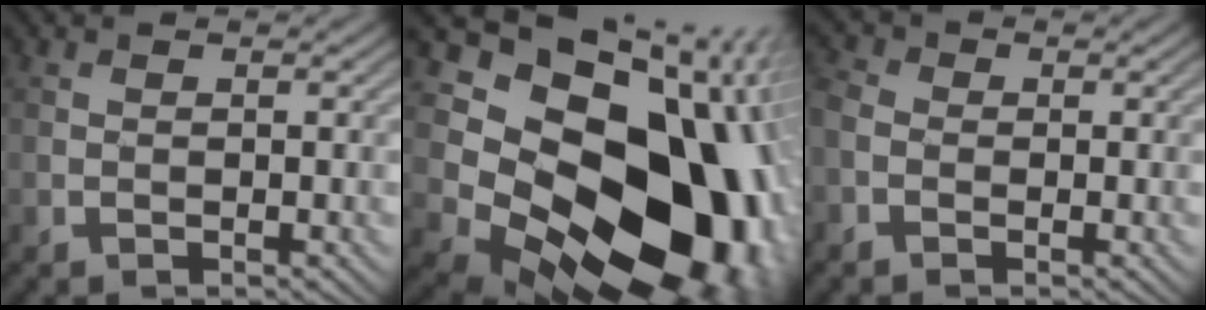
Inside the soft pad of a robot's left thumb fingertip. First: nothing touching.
{"total": 19.9, "force": [0.6, 15.0, 13.1], "torque": [-0.231, -0.051, 0.043]}
{"total": 3.5, "force": [-1.1, 2.8, 1.7], "torque": [-0.042, 0.001, -0.029]}